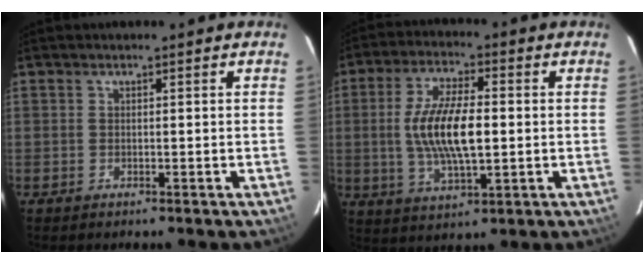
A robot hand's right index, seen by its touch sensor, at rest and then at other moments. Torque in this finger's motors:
{"motor_torque": [1.09, 0.49, 0.52, 0.21]}